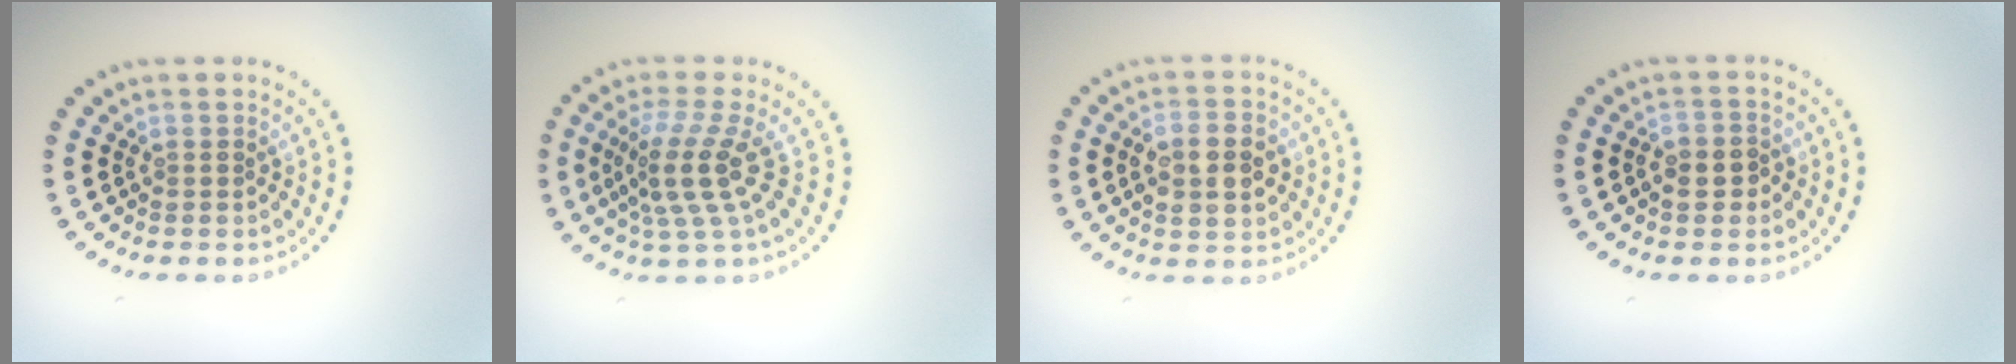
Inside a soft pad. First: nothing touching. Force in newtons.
{"total": 4.2, "press": 3.0, "slide": 2.9}
{"total": 4.3, "press": 4.3, "slide": 0.5}
{"total": 2.0, "press": 1.9, "slide": 0.6}